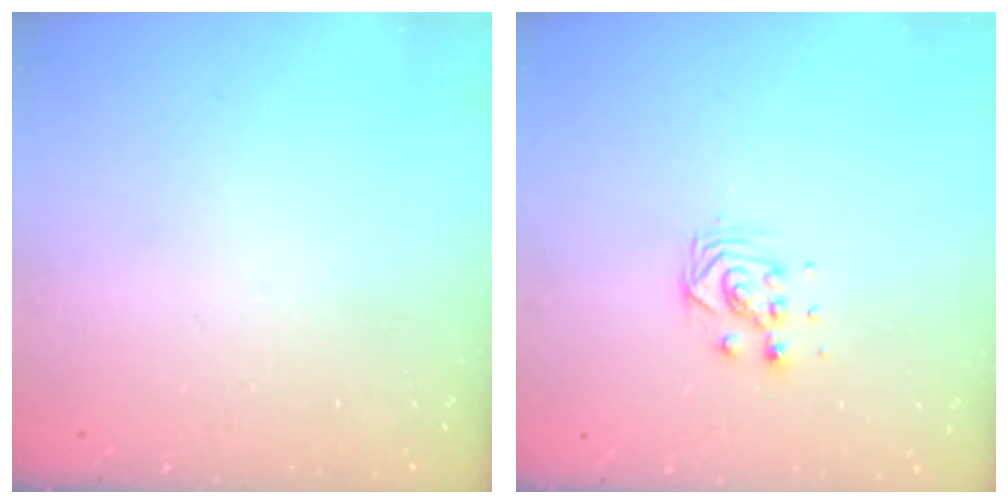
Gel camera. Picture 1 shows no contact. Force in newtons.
{"total": 4.3, "press": 4.2, "slide": 0.3}